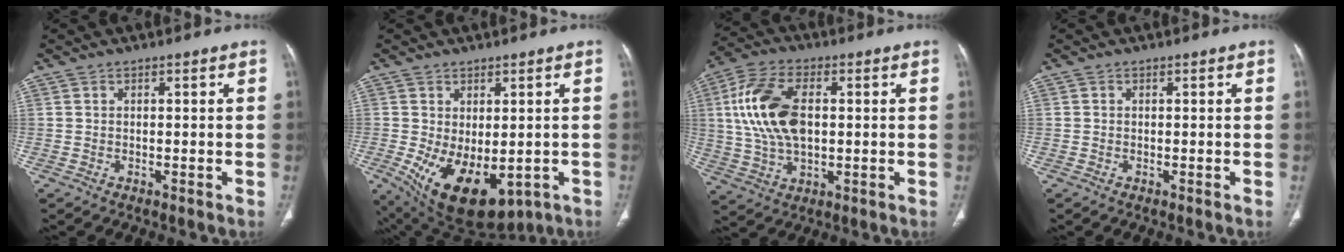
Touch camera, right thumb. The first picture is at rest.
{"total": 15.0, "force": [-4.6, 8.5, 11.5], "torque": [-0.184, -0.009, -0.040]}
{"total": 15.0, "force": [1.9, 8.5, 12.2], "torque": [-0.246, 0.009, 0.037]}
{"total": 0.0}